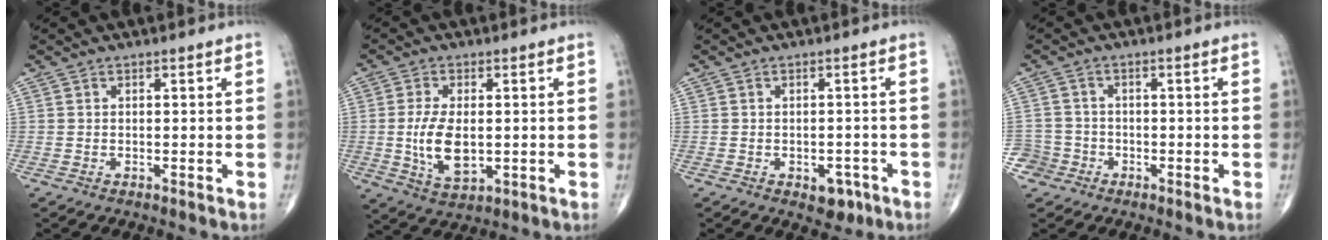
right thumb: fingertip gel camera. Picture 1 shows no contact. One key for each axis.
{"total": 9.1, "fx": -0.5, "fy": 4.8, "fz": 7.7, "tx": -0.139, "ty": -0.010, "tz": -0.004}
{"total": 4.2, "fx": -2.0, "fy": 2.7, "fz": 2.4, "tx": -0.010, "ty": 0.011, "tz": -0.022}
{"total": 3.9, "fx": -2.1, "fy": 3.3, "fz": -0.4, "tx": 0.028, "ty": 0.017, "tz": -0.043}